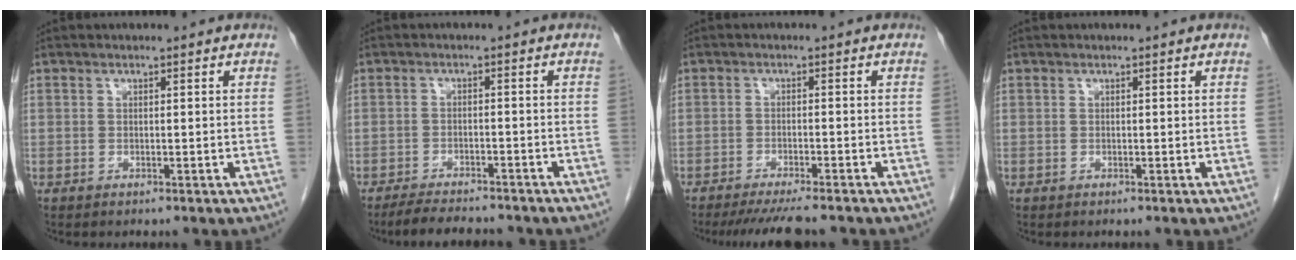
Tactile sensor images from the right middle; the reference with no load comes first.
{"total": 8.5, "force": [-7.5, 1.7, 3.5], "torque": [-0.054, -0.011, -0.109]}
{"total": 8.3, "force": [-7.2, 0.5, 3.9], "torque": [-0.050, -0.018, -0.111]}
{"total": 0.0}